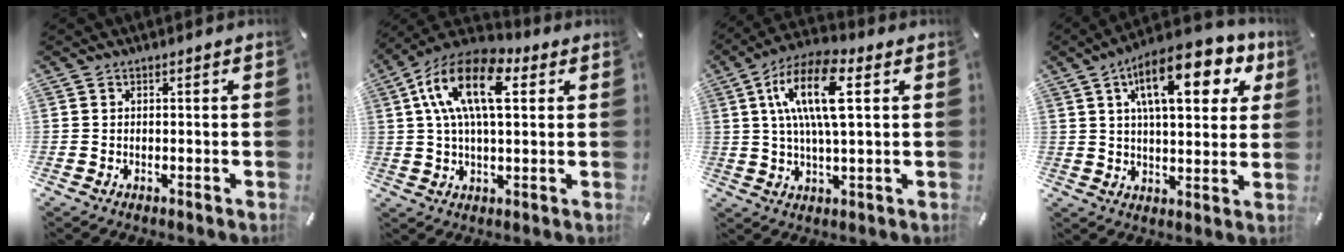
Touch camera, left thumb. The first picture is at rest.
{"total": 15.9, "force": [5.1, 8.1, 12.7], "torque": [-0.260, -0.003, 0.085]}
{"total": 15.3, "force": [4.0, 5.4, 13.7], "torque": [-0.282, 0.004, 0.066]}
{"total": 18.7, "force": [8.5, 7.9, 14.6], "torque": [-0.227, -0.017, 0.133]}